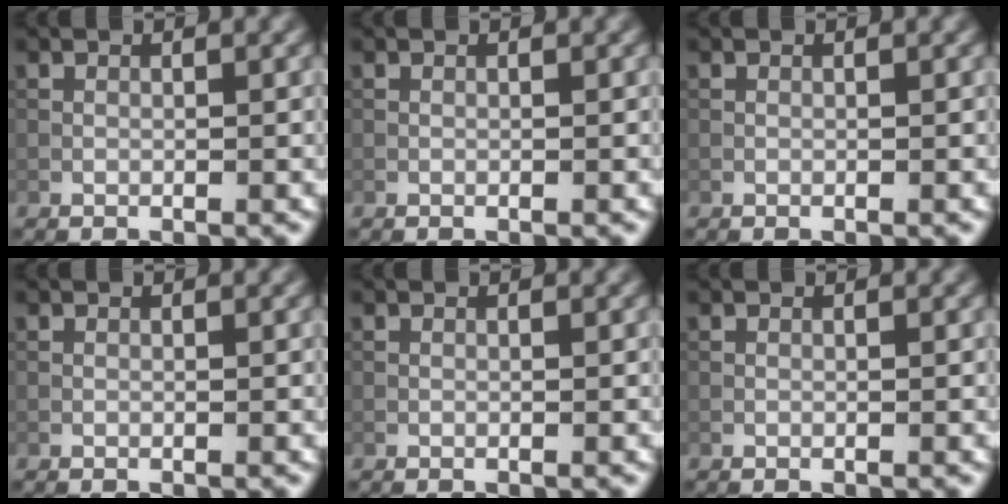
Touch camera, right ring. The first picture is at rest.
{"total": 0.0}
{"total": 0.0}
{"total": 0.0}
{"total": 0.0}
{"total": 0.0}